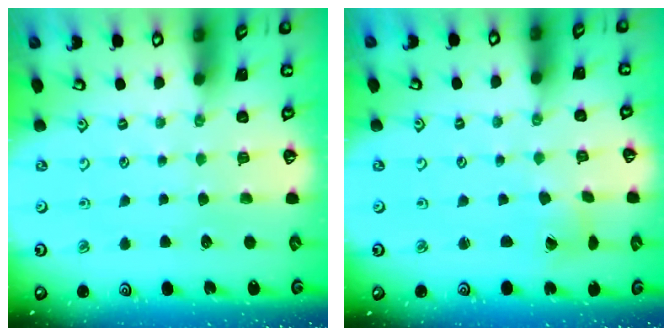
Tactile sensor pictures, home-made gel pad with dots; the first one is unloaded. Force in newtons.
{"total": 1.6, "press": 1.6, "slide": 0.1}